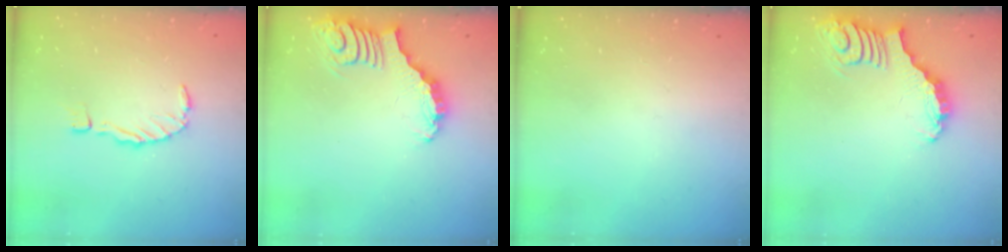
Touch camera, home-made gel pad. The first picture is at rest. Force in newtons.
{"total": 3.7, "press": 3.6, "slide": 0.6}
{"total": 0.0}
{"total": 3.7, "press": 3.6, "slide": 0.6}